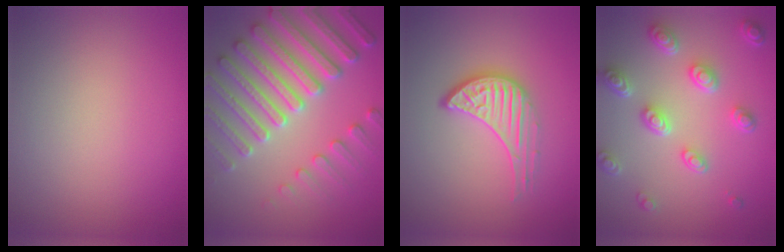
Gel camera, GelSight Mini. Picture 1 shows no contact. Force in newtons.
{"total": 7.6, "press": 7.3, "slide": 1.9}
{"total": 3.3, "press": 2.9, "slide": 1.4}
{"total": 5.3, "press": 4.0, "slide": 3.5}